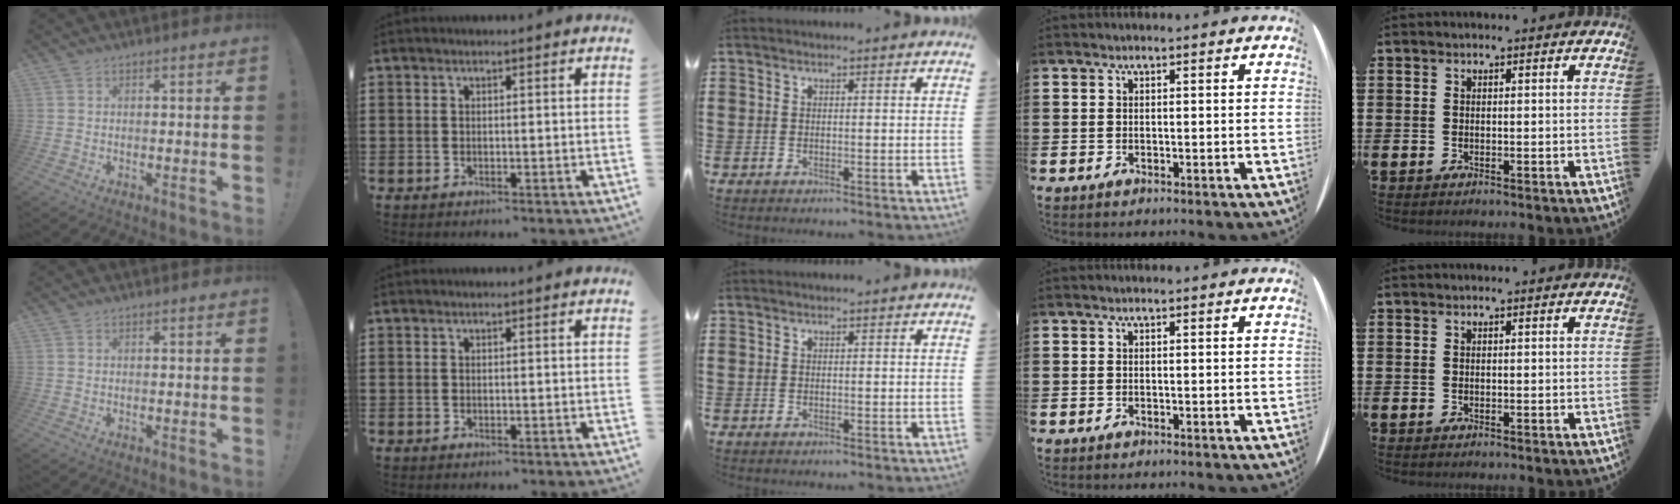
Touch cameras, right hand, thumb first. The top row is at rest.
{}